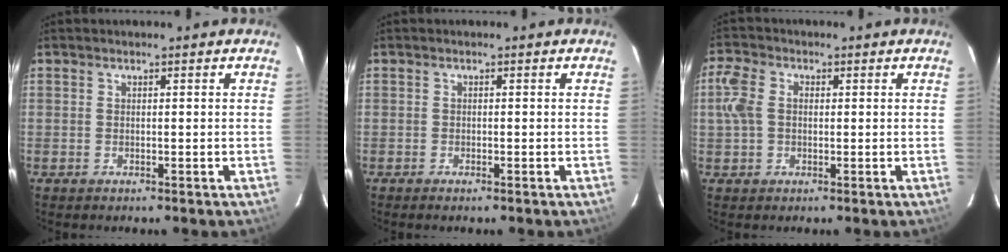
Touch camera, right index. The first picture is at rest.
{"total": 0.7, "force": [-0.6, 0.1, 0.4], "torque": [-0.008, 0.000, -0.011]}
{"total": 5.3, "force": [0.3, 3.9, 3.5], "torque": [-0.080, 0.013, 0.003]}